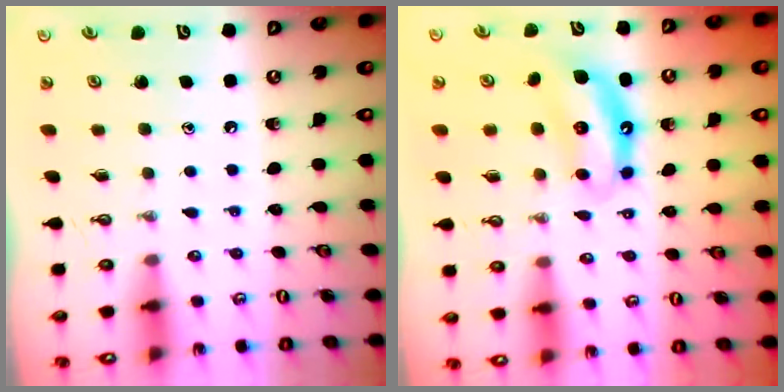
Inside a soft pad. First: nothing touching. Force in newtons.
{"total": 7.9, "press": 7.9, "slide": 0.4}